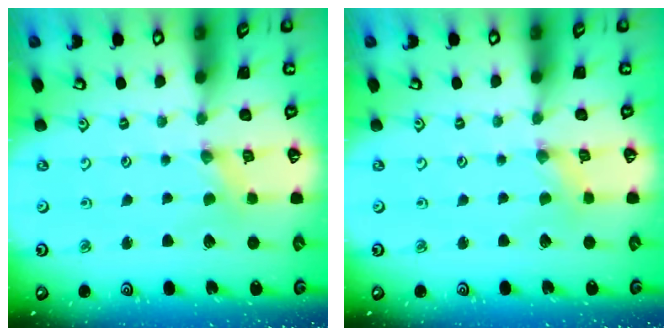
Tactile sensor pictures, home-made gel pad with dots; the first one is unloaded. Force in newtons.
{"total": 1.4, "press": 1.3, "slide": 0.3}